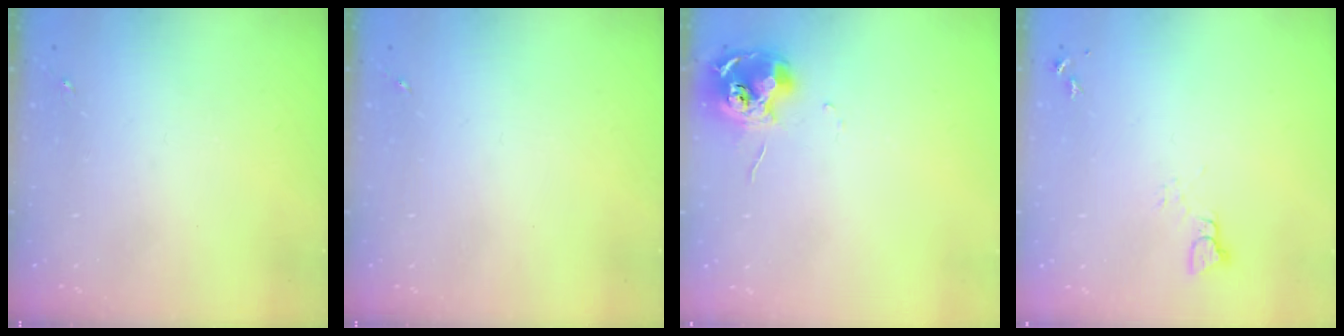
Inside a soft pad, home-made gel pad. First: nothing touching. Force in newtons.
{"total": 0.0}
{"total": 11.7, "press": 11.6, "slide": 1.0}
{"total": 2.5, "press": 2.5, "slide": 0.1}